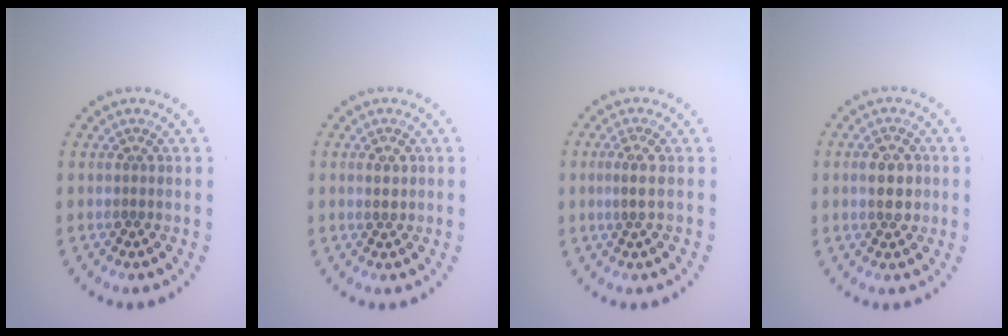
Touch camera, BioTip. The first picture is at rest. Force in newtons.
{"total": 1.2, "press": 1.1, "slide": 0.3}
{"total": 1.7, "press": 1.4, "slide": 1.0}
{"total": 2.8, "press": 2.8, "slide": 0.1}